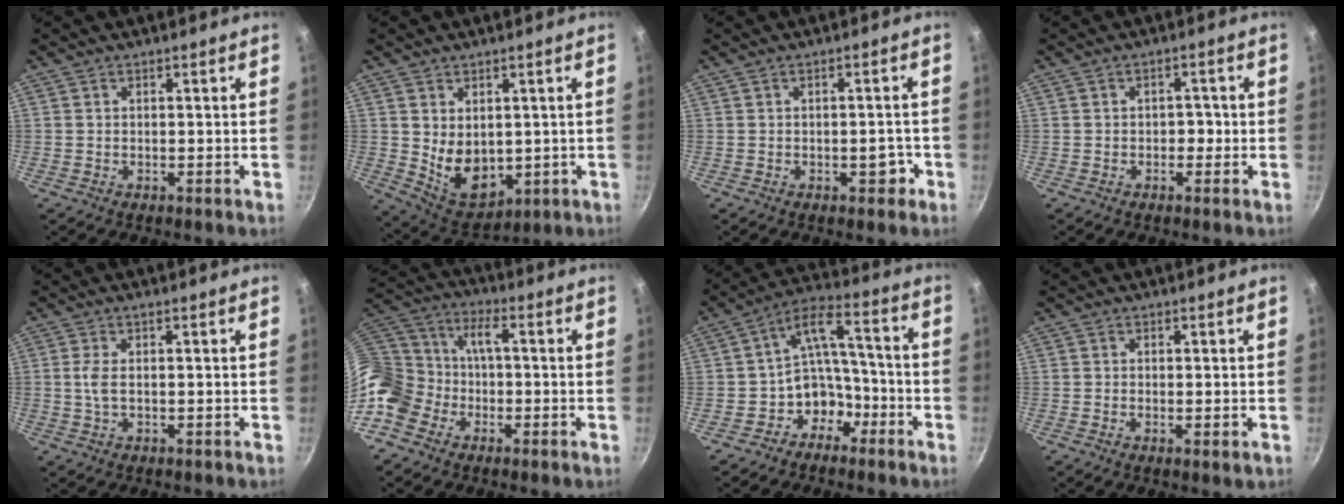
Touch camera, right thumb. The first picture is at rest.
{"total": 9.7, "force": [0.8, 6.9, 6.7], "torque": [-0.085, -0.026, 0.041]}
{"total": 2.1, "force": [-0.8, 1.2, 1.5], "torque": [-0.006, 0.012, -0.011]}
{"total": 2.4, "force": [-0.5, 1.9, 1.3], "torque": [0.004, 0.012, -0.010]}
{"total": 3.0, "force": [0.0, 1.1, 2.9], "torque": [-0.070, 0.004, -0.001]}
{"total": 14.1, "force": [-5.3, 10.6, 7.6], "torque": [-0.141, 0.064, -0.119]}
{"total": 9.5, "force": [-4.8, 7.0, 4.3], "torque": [-0.034, 0.069, -0.083]}
{"total": 1.2, "force": [-0.2, 0.3, 1.1], "torque": [-0.021, -0.005, -0.006]}